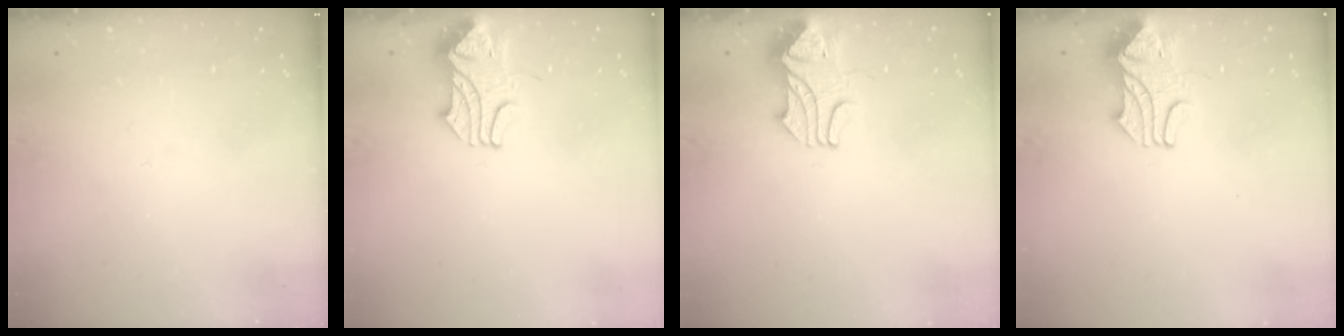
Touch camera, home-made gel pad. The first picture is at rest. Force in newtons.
{"total": 3.2, "press": 3.2, "slide": 0.5}
{"total": 2.0, "press": 1.8, "slide": 0.9}
{"total": 2.1, "press": 2.0, "slide": 0.9}